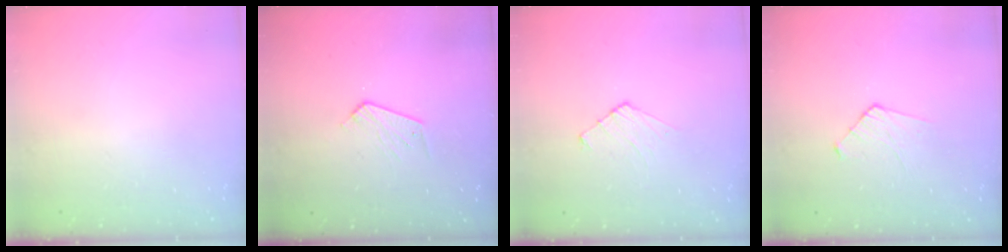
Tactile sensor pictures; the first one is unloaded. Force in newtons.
{"total": 5.4, "press": 5.4, "slide": 0.4}
{"total": 4.4, "press": 4.4, "slide": 0.4}
{"total": 4.7, "press": 4.7, "slide": 0.4}